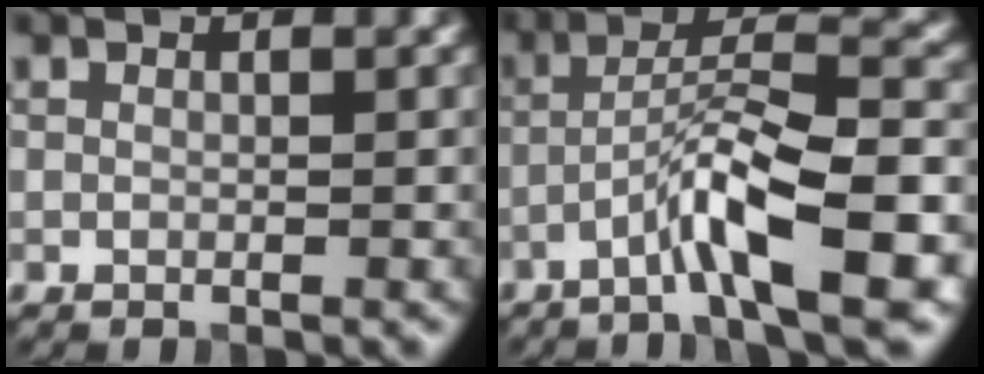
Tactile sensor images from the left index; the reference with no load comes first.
{"total": 7.9, "force": [-3.8, 1.1, 6.9], "torque": [-0.117, 0.018, -0.070]}